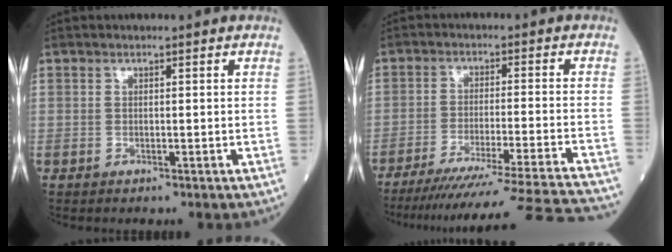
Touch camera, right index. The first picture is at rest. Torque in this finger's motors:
{"motor_torque": [-0.48, -1.18, 0.18, 0.04]}